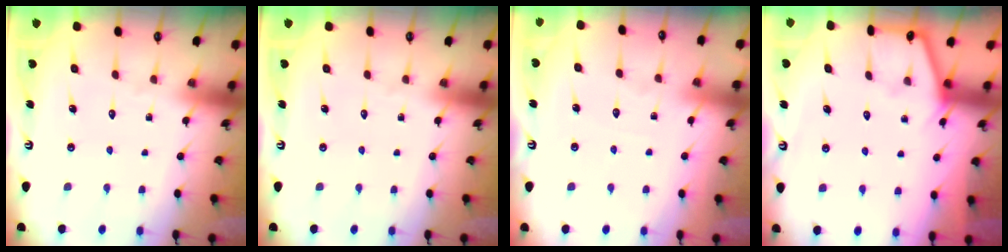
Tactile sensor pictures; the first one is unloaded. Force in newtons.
{"total": 0.0}
{"total": 3.2, "press": 3.2, "slide": 0.5}
{"total": 5.0, "press": 5.0, "slide": 0.3}